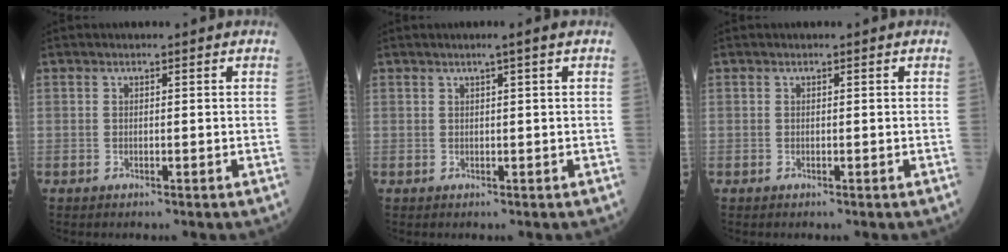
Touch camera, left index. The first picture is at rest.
{"total": 1.3, "force": [0.6, -0.5, 1.1], "torque": [-0.022, -0.006, 0.014]}
{"total": 0.0}